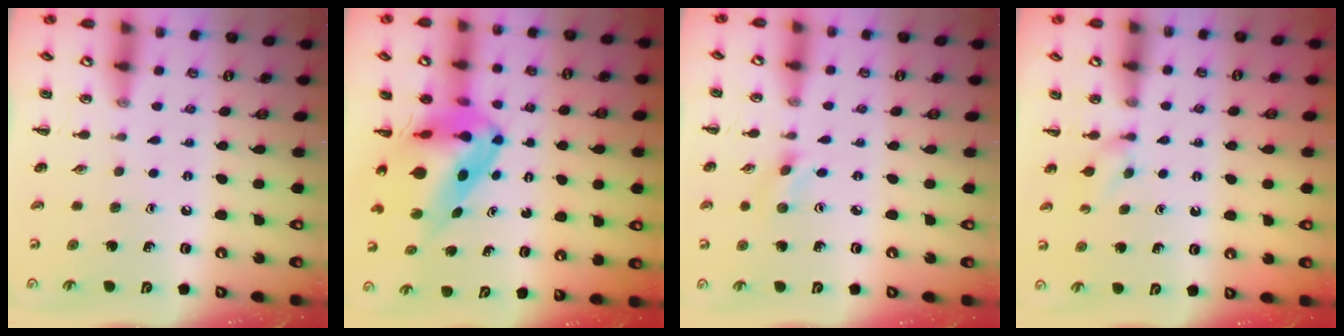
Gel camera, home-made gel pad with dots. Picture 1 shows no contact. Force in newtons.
{"total": 8.7, "press": 8.3, "slide": 2.6}
{"total": 1.2, "press": 1.1, "slide": 0.3}
{"total": 2.9, "press": 2.7, "slide": 1.0}